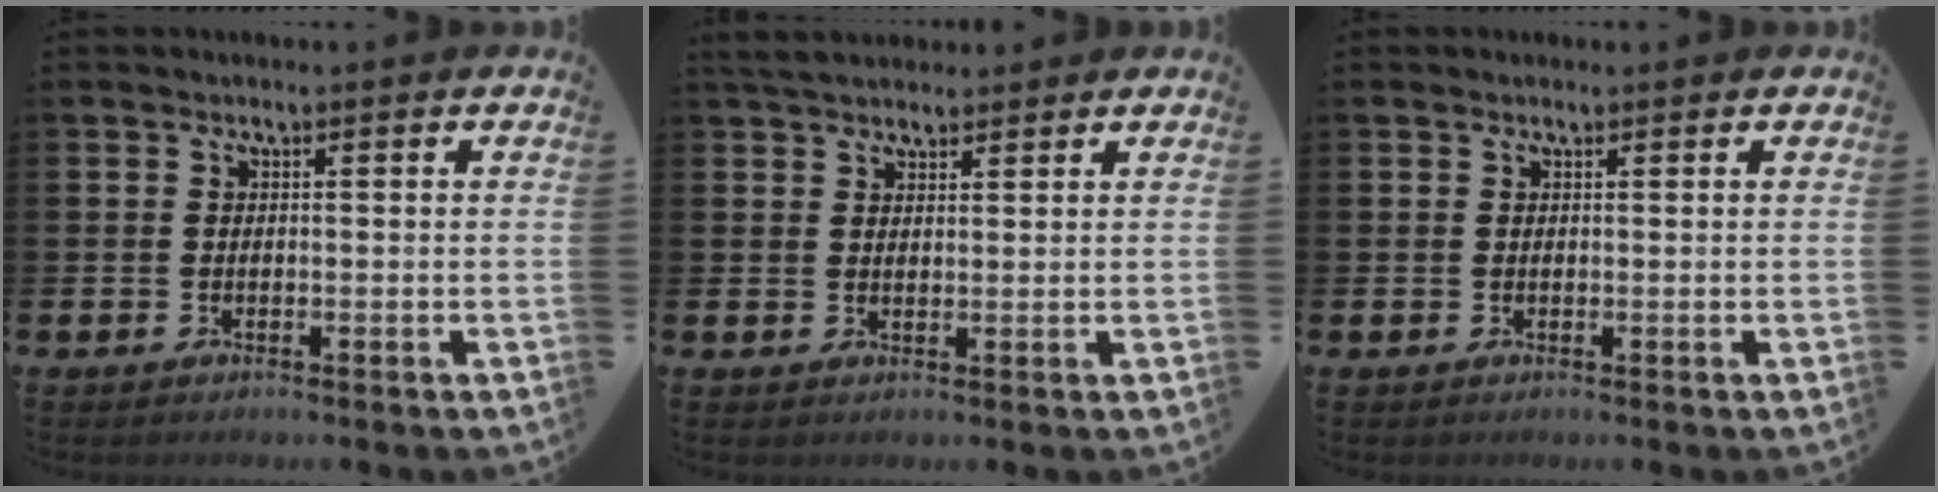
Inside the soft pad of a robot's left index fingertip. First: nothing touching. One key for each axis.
{"total": 3.9, "fx": 3.5, "fy": 1.2, "fz": 1.0, "tx": -0.026, "ty": -0.007, "tz": 0.066}
{"total": 0.6, "fx": 0.5, "fy": 0.1, "fz": 0.2, "tx": 0.007, "ty": -0.003, "tz": 0.007}